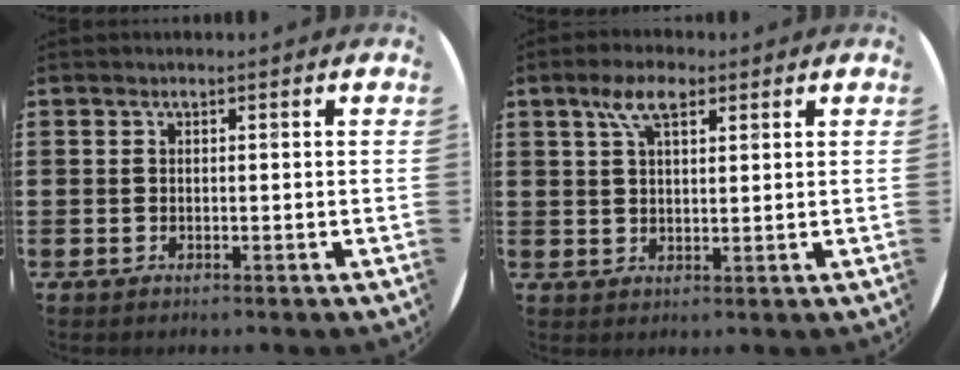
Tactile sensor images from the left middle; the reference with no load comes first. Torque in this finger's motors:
{"motor_torque": [1.19, -0.43, 0.48, 0.13]}